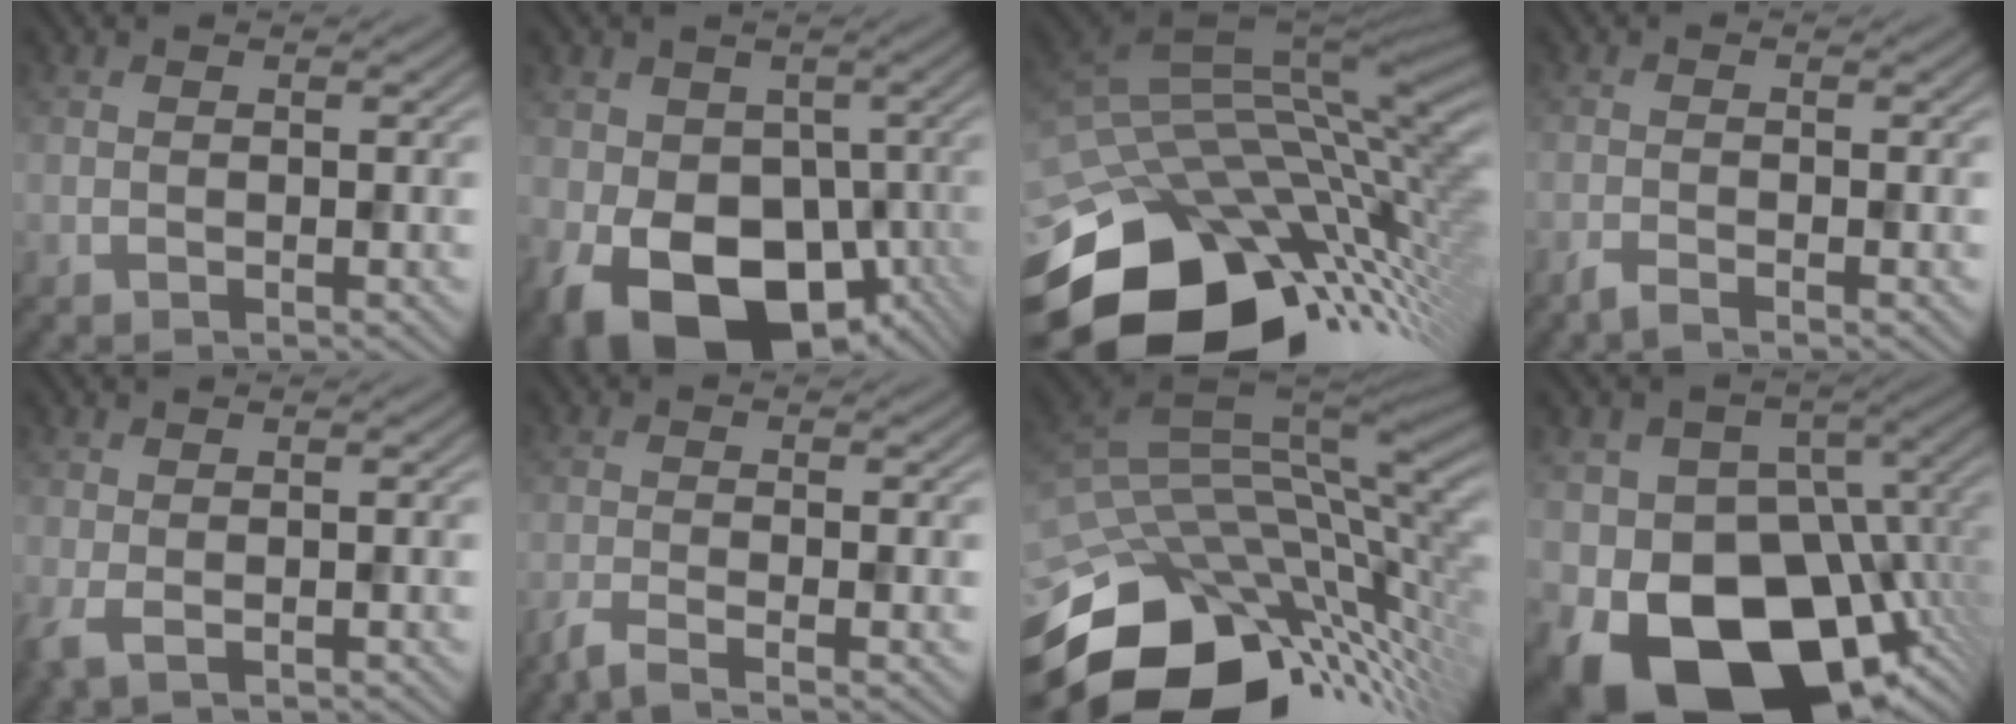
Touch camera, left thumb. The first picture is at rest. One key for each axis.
{"total": 15.1, "fx": -5.1, "fy": 11.0, "fz": 9.0, "tx": -0.157, "ty": -0.038, "tz": -0.074}
{"total": 18.4, "fx": -7.9, "fy": 11.1, "fz": 12.4, "tx": -0.233, "ty": -0.012, "tz": -0.128}
{"total": 1.6, "fx": -1.3, "fy": 0.0, "fz": 0.9, "tx": -0.016, "ty": -0.001, "tz": -0.031}
{"total": 2.2, "fx": -0.7, "fy": 0.8, "fz": 1.9, "tx": -0.054, "ty": -0.003, "tz": -0.016}
{"total": 2.8, "fx": -2.0, "fy": 0.3, "fz": 1.9, "tx": -0.031, "ty": -0.004, "tz": -0.054}
{"total": 16.0, "fx": -7.0, "fy": 7.9, "fz": 12.0, "tx": -0.229, "ty": -0.017, "tz": -0.127}
{"total": 19.9, "fx": -8.3, "fy": 13.3, "fz": 12.2, "tx": -0.210, "ty": -0.035, "tz": -0.121}